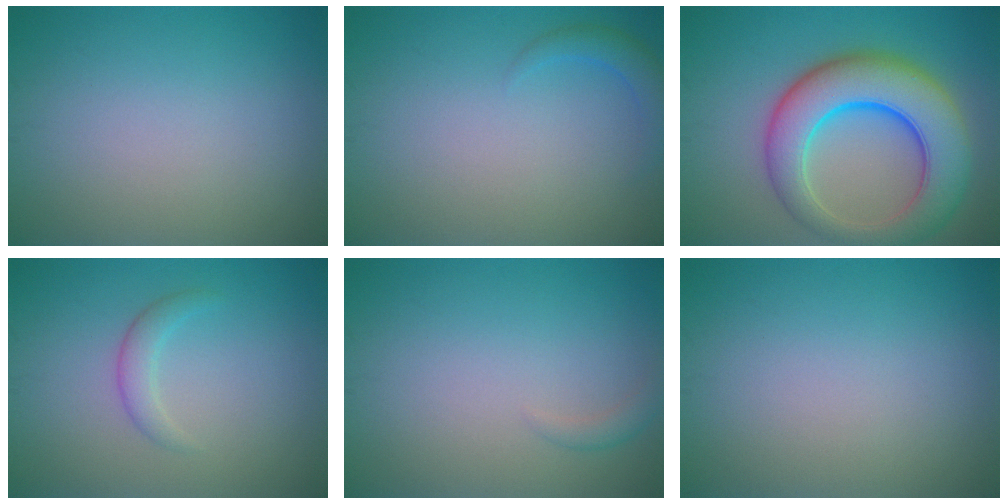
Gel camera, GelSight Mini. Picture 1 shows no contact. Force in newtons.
{"total": 1.8, "press": 1.8, "slide": 0.1}
{"total": 10.1, "press": 10.1, "slide": 0.4}
{"total": 1.7, "press": 1.7, "slide": 0.1}
{"total": 0.9, "press": 0.9, "slide": 0.1}
{"total": 0.0}